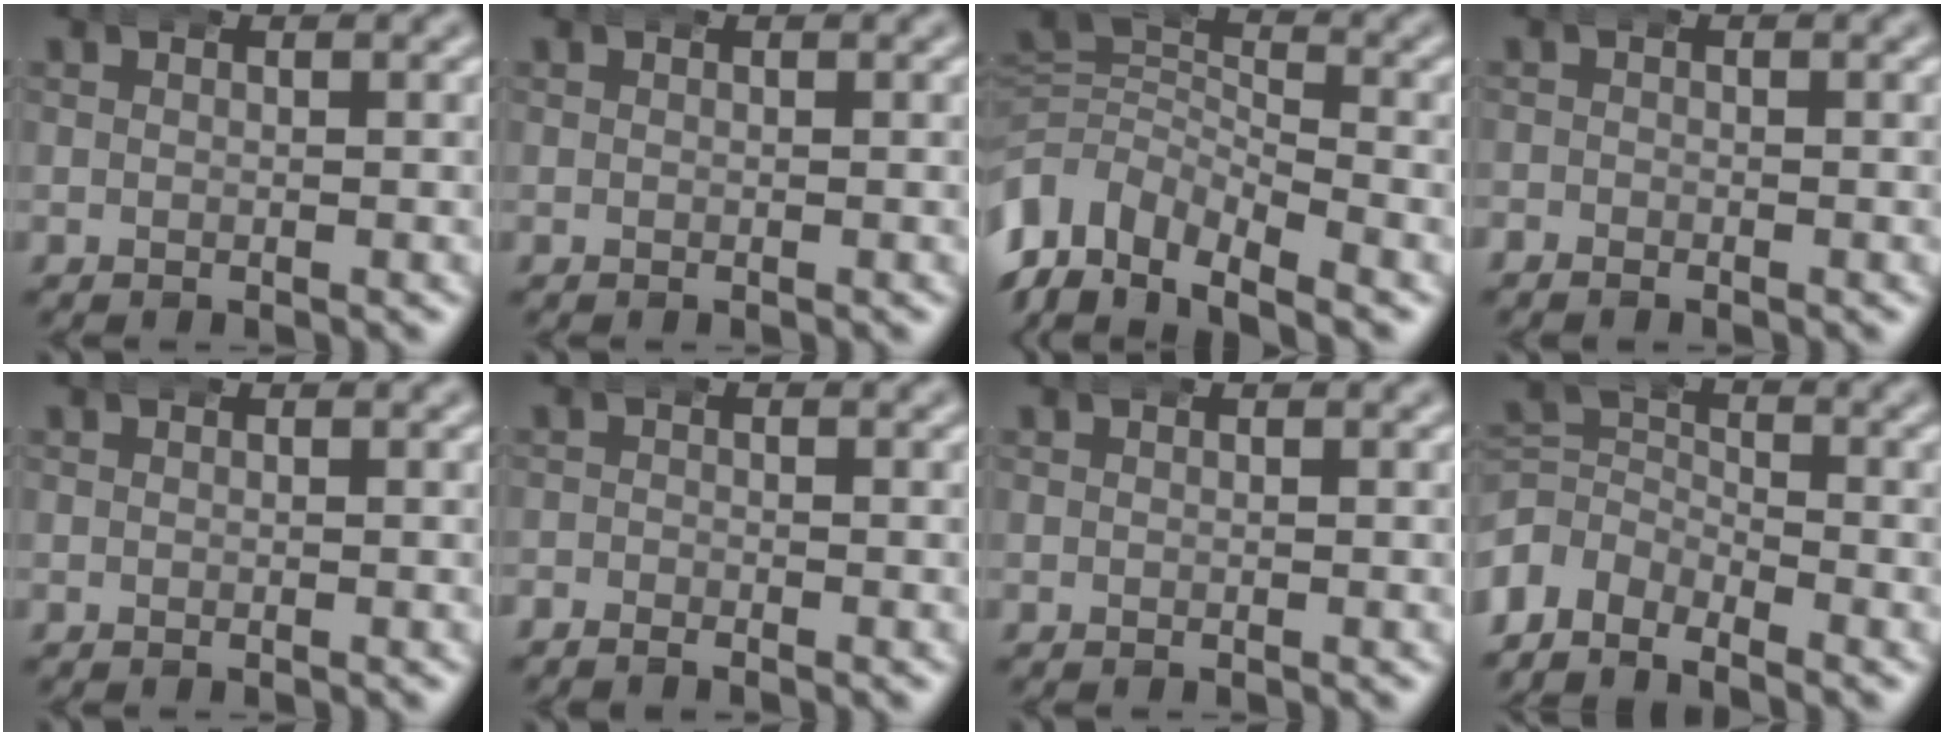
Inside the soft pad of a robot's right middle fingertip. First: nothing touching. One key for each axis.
{"total": 0.0}
{"total": 11.7, "fx": -6.7, "fy": 8.5, "fz": 4.6, "tx": -0.097, "ty": -0.042, "tz": -0.113}
{"total": 0.8, "fx": -0.7, "fy": 0.4, "fz": -0.1, "tx": -0.001, "ty": -0.004, "tz": -0.017}
{"total": 0.0}
{"total": 1.1, "fx": -1.1, "fy": 0.3, "fz": -0.1, "tx": -0.001, "ty": -0.004, "tz": -0.025}
{"total": 0.0}
{"total": 6.4, "fx": -2.8, "fy": 5.2, "fz": 2.4, "tx": -0.062, "ty": -0.026, "tz": -0.054}